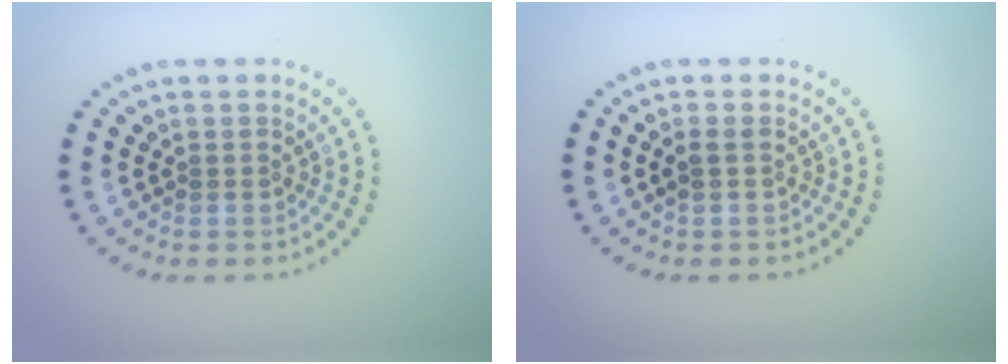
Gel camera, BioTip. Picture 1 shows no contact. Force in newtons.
{"total": 0.7, "press": 0.7, "slide": 0.0}